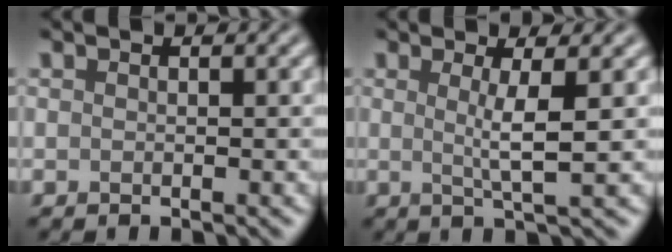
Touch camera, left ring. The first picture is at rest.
{"total": 3.1, "force": [0.5, 0.5, 3.0], "torque": [-0.050, -0.006, 0.005]}